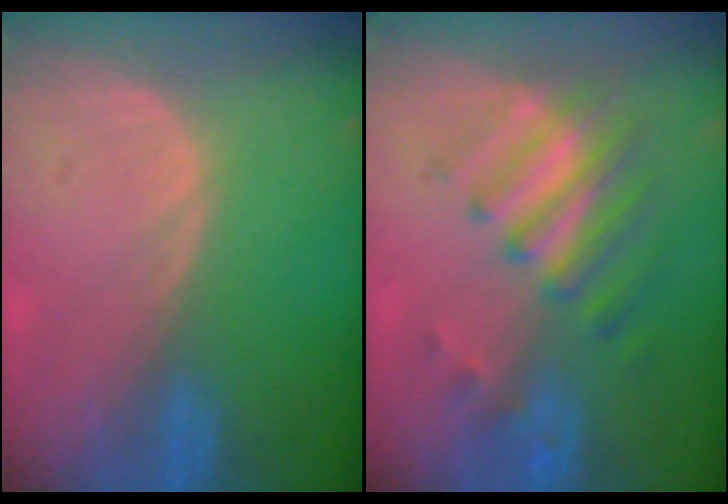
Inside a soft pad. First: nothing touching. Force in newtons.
{"total": 7.7, "press": 6.8, "slide": 3.6}